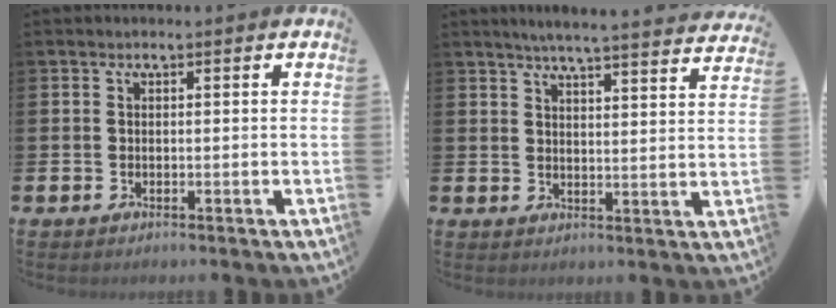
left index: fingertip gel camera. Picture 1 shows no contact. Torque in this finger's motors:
{"motor_torque": [0.69, -1.45, 0.27, 0.03]}